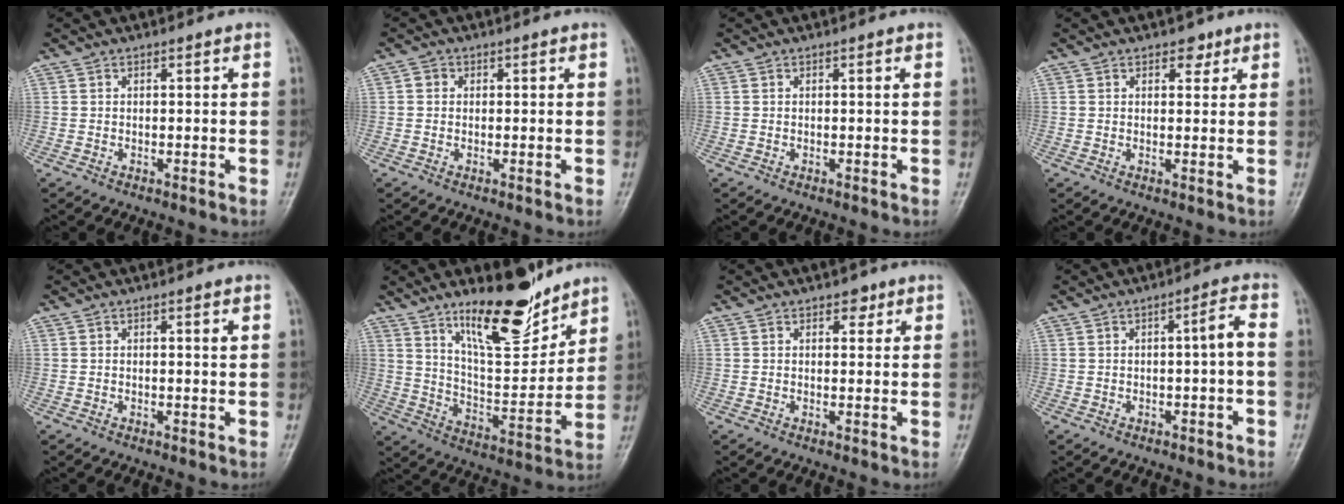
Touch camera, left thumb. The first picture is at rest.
{"total": 1.4, "force": [0.2, 1.2, 0.6], "torque": [-0.004, 0.003, 0.000]}
{"total": 0.0}
{"total": 2.5, "force": [1.6, 1.6, 1.2], "torque": [0.001, -0.007, 0.020]}
{"total": 0.9, "force": [0.4, 0.1, 0.8], "torque": [-0.014, -0.001, 0.004]}
{"total": 15.8, "force": [11.6, 4.8, 9.7], "torque": [-0.121, -0.088, 0.200]}
{"total": 2.2, "force": [1.4, 1.3, 1.1], "torque": [0.001, -0.006, 0.016]}
{"total": 3.0, "force": [-0.5, 0.4, 3.0], "torque": [-0.047, 0.021, -0.007]}